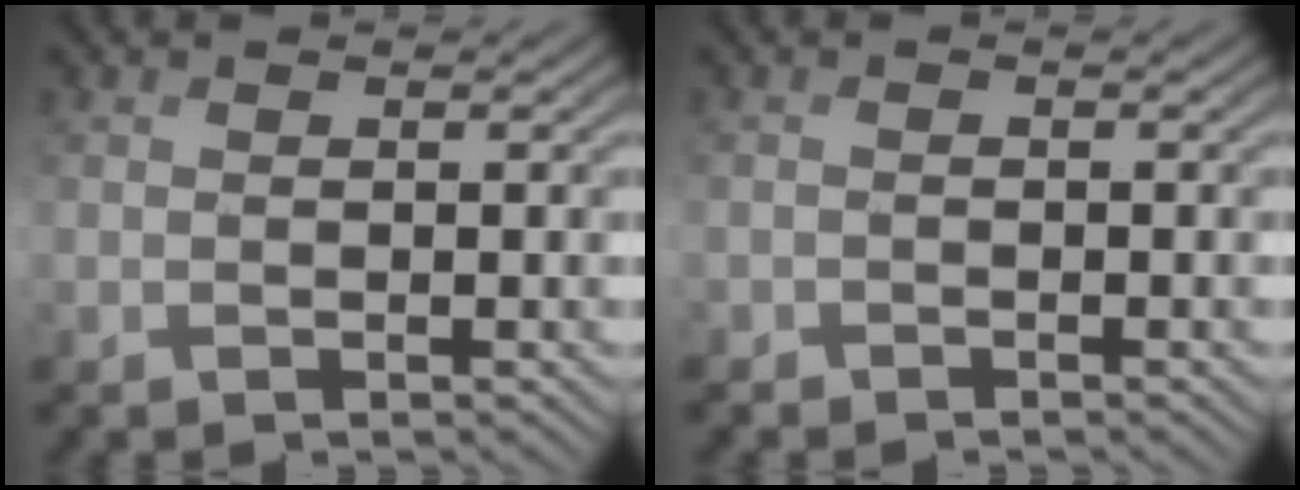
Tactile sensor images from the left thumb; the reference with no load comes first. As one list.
[{"total": 0.9, "force": [-0.8, 0.4, -0.1], "torque": [0.001, -0.002, -0.018]}]